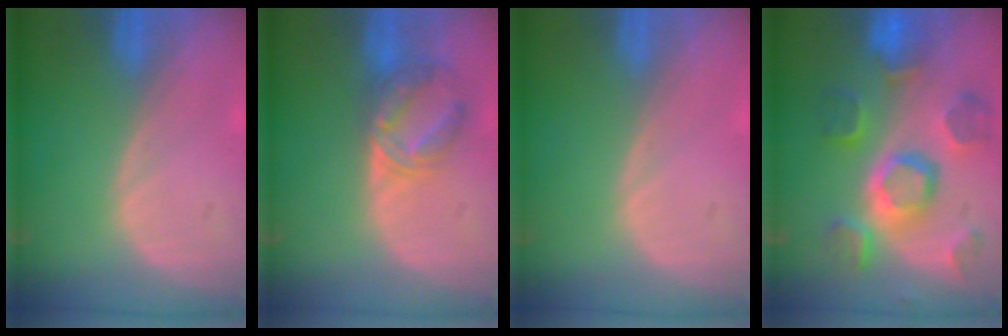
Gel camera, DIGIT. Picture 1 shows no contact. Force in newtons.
{"total": 6.0, "press": 5.9, "slide": 1.2}
{"total": 0.0}
{"total": 11.4, "press": 10.1, "slide": 5.2}